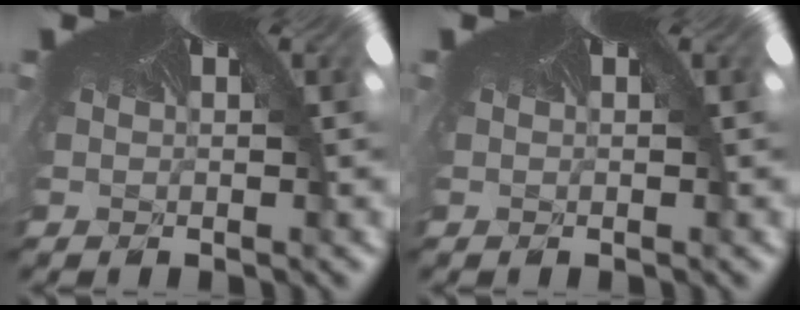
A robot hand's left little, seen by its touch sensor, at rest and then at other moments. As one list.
[{"total": 0.0}]